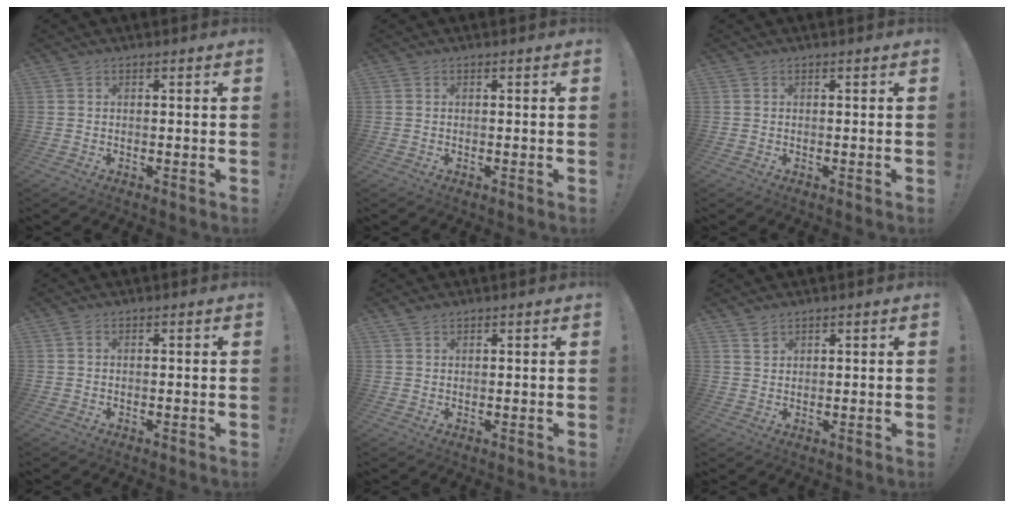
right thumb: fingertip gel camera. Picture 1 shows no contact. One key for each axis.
{"total": 0.0}
{"total": 0.0}
{"total": 0.5, "fx": 0.0, "fy": 0.1, "fz": 0.5, "tx": -0.016, "ty": 0.002, "tz": 0.000}
{"total": 1.7, "fx": 1.4, "fy": 1.0, "fz": 0.3, "tx": 0.000, "ty": -0.007, "tz": 0.026}
{"total": 2.1, "fx": 1.7, "fy": 1.1, "fz": 0.6, "tx": -0.001, "ty": -0.012, "tz": 0.030}